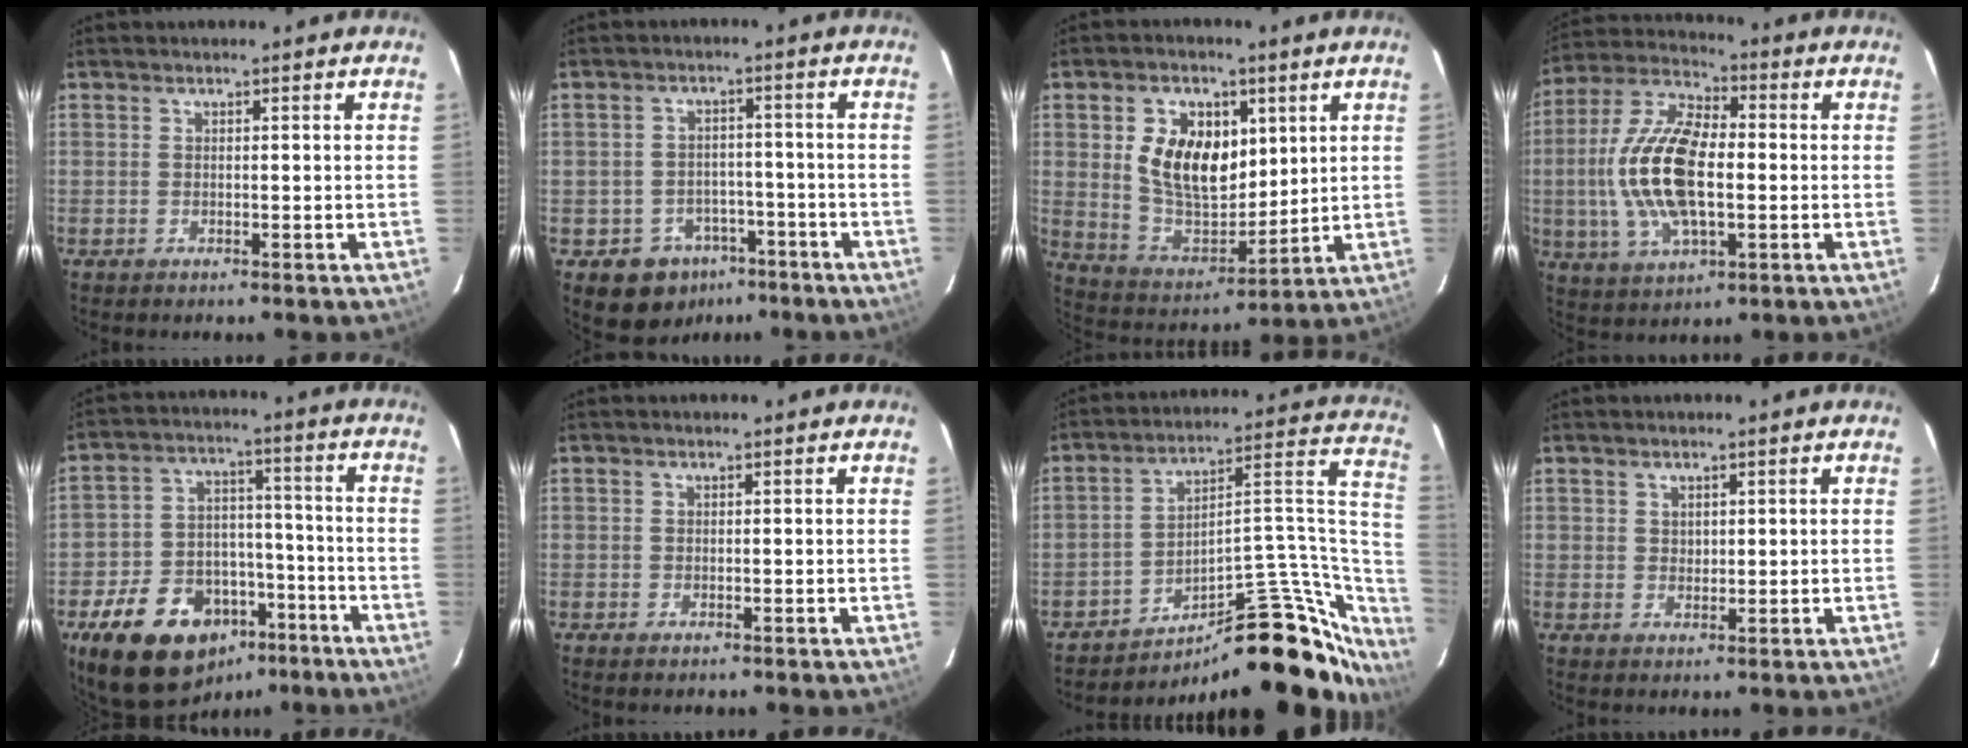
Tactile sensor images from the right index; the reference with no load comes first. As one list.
[{"total": 8.4, "force": [-4.8, 6.6, 1.8], "torque": [-0.044, 0.027, -0.052]}, {"total": 14.1, "force": [3.7, 9.0, 10.2], "torque": [-0.198, 0.008, 0.084]}, {"total": 17.3, "force": [-1.2, 7.9, 15.4], "torque": [-0.318, 0.007, -0.023]}, {"total": 18.5, "force": [-11.3, 12.0, 8.5], "torque": [-0.186, 0.034, -0.160]}, {"total": 0.7, "force": [-0.4, 0.3, 0.3], "torque": [-0.006, -0.003, -0.009]}, {"total": 24.7, "force": [-19.4, 7.7, 13.1], "torque": [-0.124, 0.058, -0.282]}, {"total": 1.6, "force": [0.8, 1.3, 0.5], "torque": [-0.005, 0.005, 0.015]}]